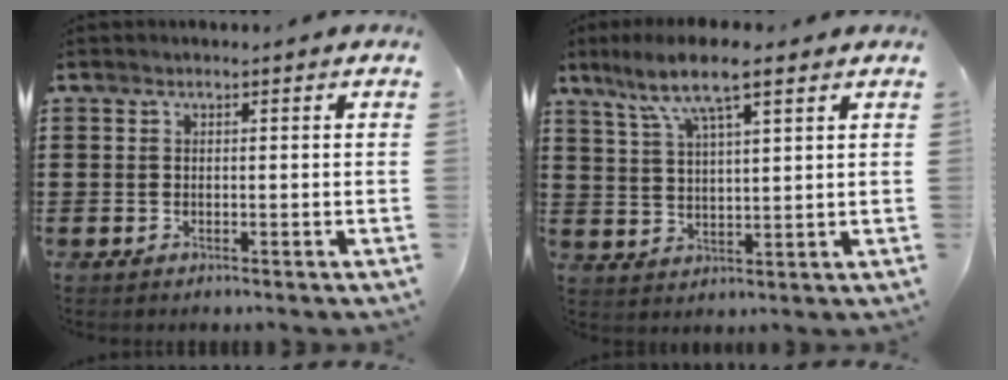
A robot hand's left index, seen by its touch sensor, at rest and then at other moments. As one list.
[{"total": 7.5, "force": [5.1, 1.3, 5.4], "torque": [-0.119, -0.007, 0.087]}]